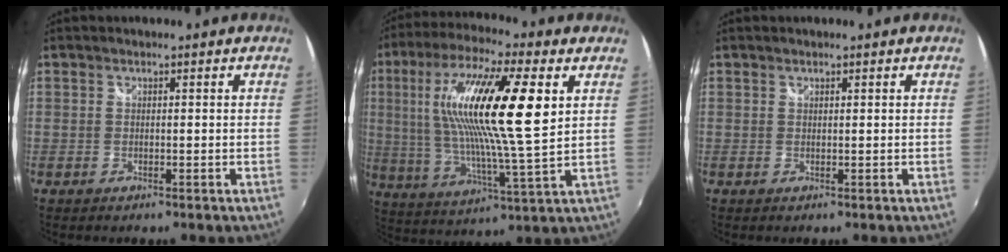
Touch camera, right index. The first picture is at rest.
{"total": 20.8, "force": [6.0, 3.7, 19.6], "torque": [-0.349, 0.011, 0.102]}
{"total": 0.0}